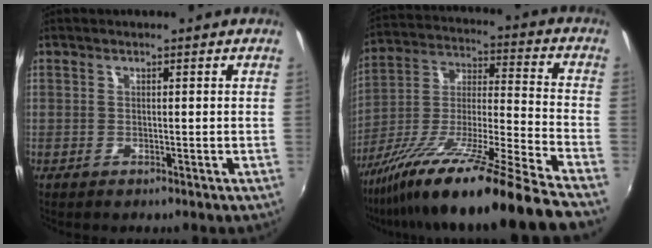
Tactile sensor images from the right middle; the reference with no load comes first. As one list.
[{"total": 24.9, "force": [-19.7, -1.9, 15.2], "torque": [-0.237, -0.062, -0.334]}]